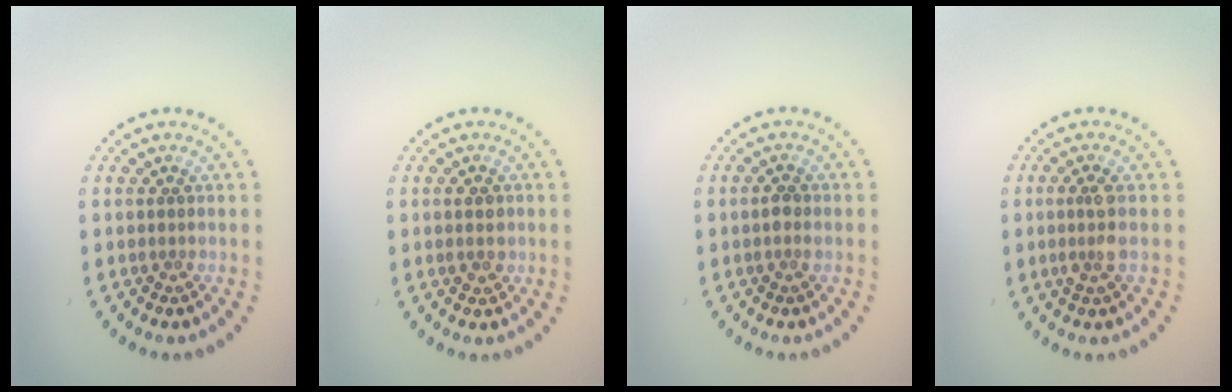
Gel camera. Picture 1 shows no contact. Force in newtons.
{"total": 1.5, "press": 1.4, "slide": 0.1}
{"total": 0.9, "press": 0.9, "slide": 0.1}
{"total": 1.7, "press": 1.5, "slide": 0.9}